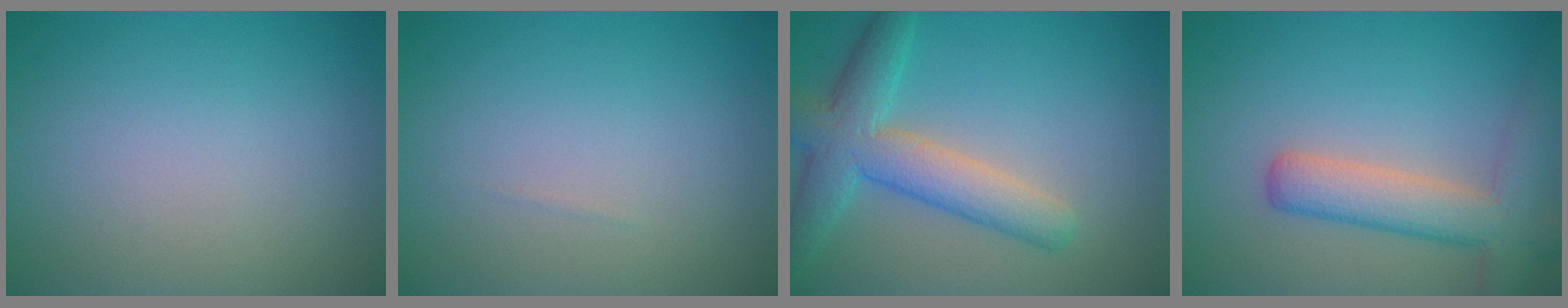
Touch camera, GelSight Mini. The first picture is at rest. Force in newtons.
{"total": 0.0}
{"total": 6.1, "press": 6.1, "slide": 0.3}
{"total": 5.6, "press": 5.6, "slide": 0.4}